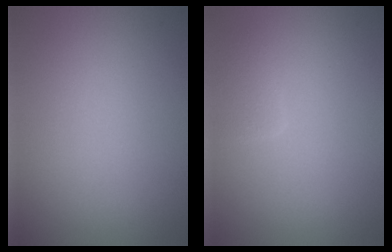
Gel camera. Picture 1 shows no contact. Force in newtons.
{"total": 1.5, "press": 1.5, "slide": 0.1}